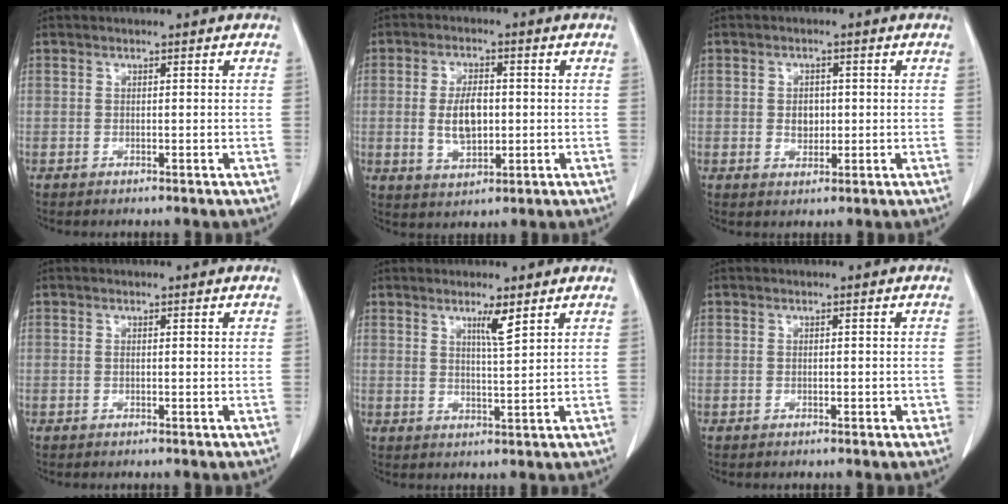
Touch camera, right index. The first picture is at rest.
{"total": 6.5, "force": [-0.3, 3.2, 5.7], "torque": [-0.112, 0.003, 0.001]}
{"total": 2.9, "force": [-0.1, 2.1, 1.9], "torque": [-0.029, 0.001, 0.004]}
{"total": 0.0}
{"total": 3.3, "force": [2.1, -0.2, 2.6], "torque": [-0.049, -0.007, 0.038]}
{"total": 0.9, "force": [-0.3, 0.6, 0.6], "torque": [-0.003, 0.004, -0.003]}